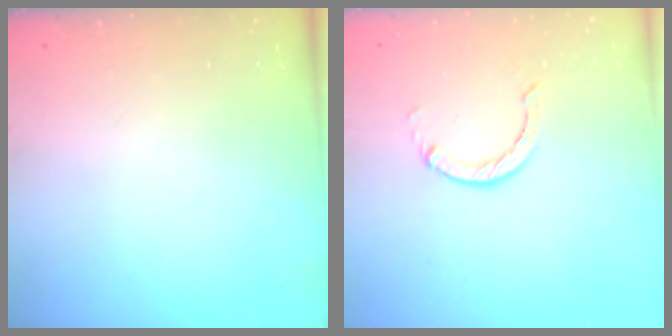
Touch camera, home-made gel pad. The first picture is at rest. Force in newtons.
{"total": 1.0, "press": 0.9, "slide": 0.3}